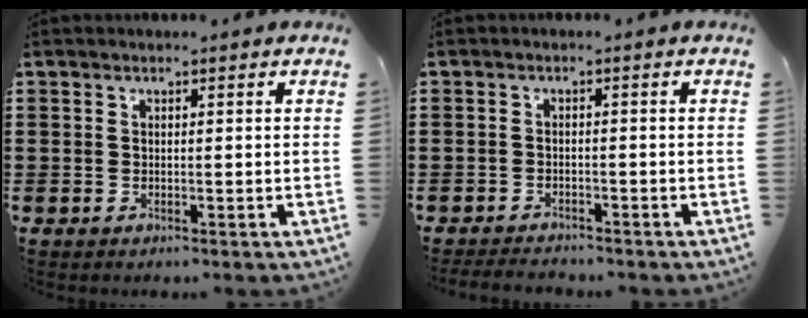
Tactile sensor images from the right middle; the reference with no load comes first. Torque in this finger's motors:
{"motor_torque": [-0.16, 0.31, -0.05, 0.00]}